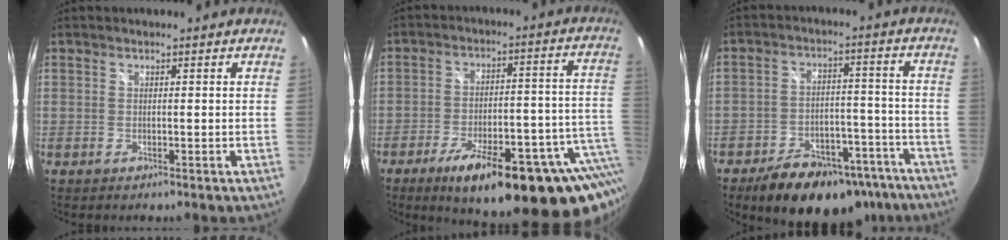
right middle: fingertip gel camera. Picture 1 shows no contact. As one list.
[{"total": 25.5, "force": [-13.8, 7.3, 20.1], "torque": [-0.270, -0.022, -0.179]}, {"total": 19.3, "force": [-14.2, 9.4, 9.1], "torque": [-0.158, 0.024, -0.179]}]